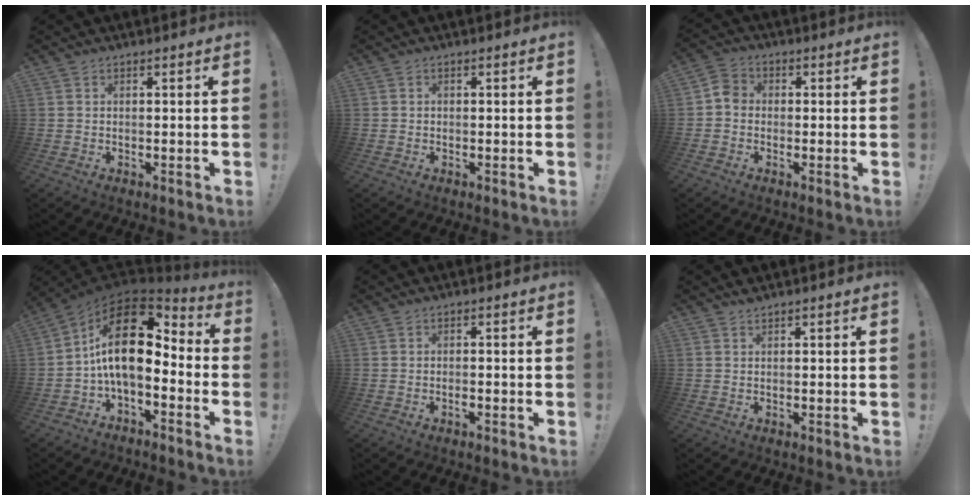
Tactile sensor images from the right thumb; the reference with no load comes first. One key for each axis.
{"total": 0.5, "fx": -0.2, "fy": 0.5, "fz": 0.0, "tx": 0.000, "ty": 0.003, "tz": -0.004}
{"total": 4.7, "fx": -1.1, "fy": 3.9, "fz": 2.4, "tx": -0.047, "ty": 0.020, "tz": -0.018}
{"total": 18.7, "fx": 3.4, "fy": 9.2, "fz": 15.9, "tx": -0.298, "ty": -0.010, "tz": 0.062}
{"total": 0.9, "fx": -0.5, "fy": 0.2, "fz": 0.7, "tx": -0.011, "ty": -0.004, "tz": -0.009}
{"total": 1.0, "fx": 1.0, "fy": 0.0, "fz": 0.0, "tx": 0.008, "ty": -0.001, "tz": 0.017}